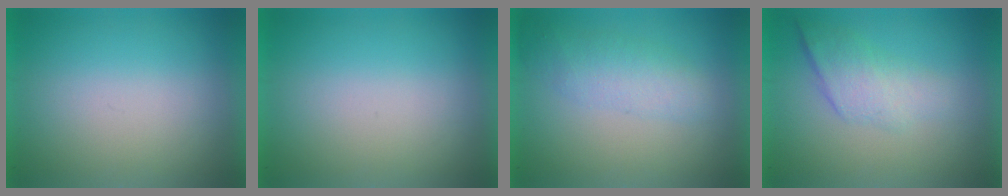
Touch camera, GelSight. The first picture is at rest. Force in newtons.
{"total": 0.0}
{"total": 2.2}
{"total": 2.2}